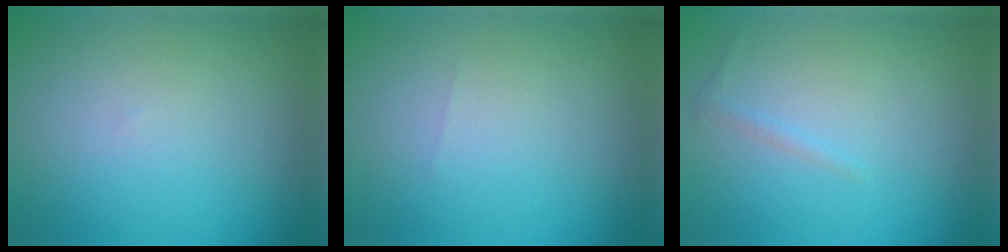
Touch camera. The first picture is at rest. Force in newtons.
{"total": 0.0}
{"total": 0.6, "press": 0.6, "slide": 0.1}